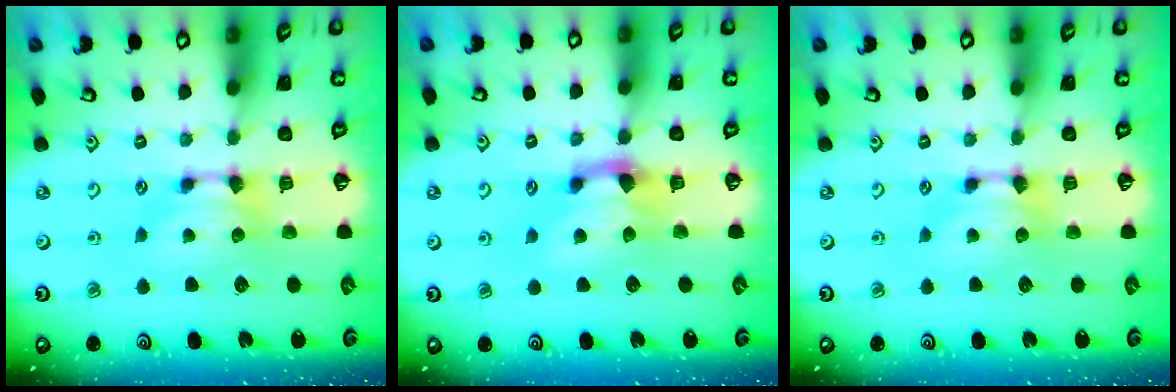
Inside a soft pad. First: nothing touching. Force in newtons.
{"total": 2.0, "press": 1.2, "slide": 1.5}
{"total": 0.0}